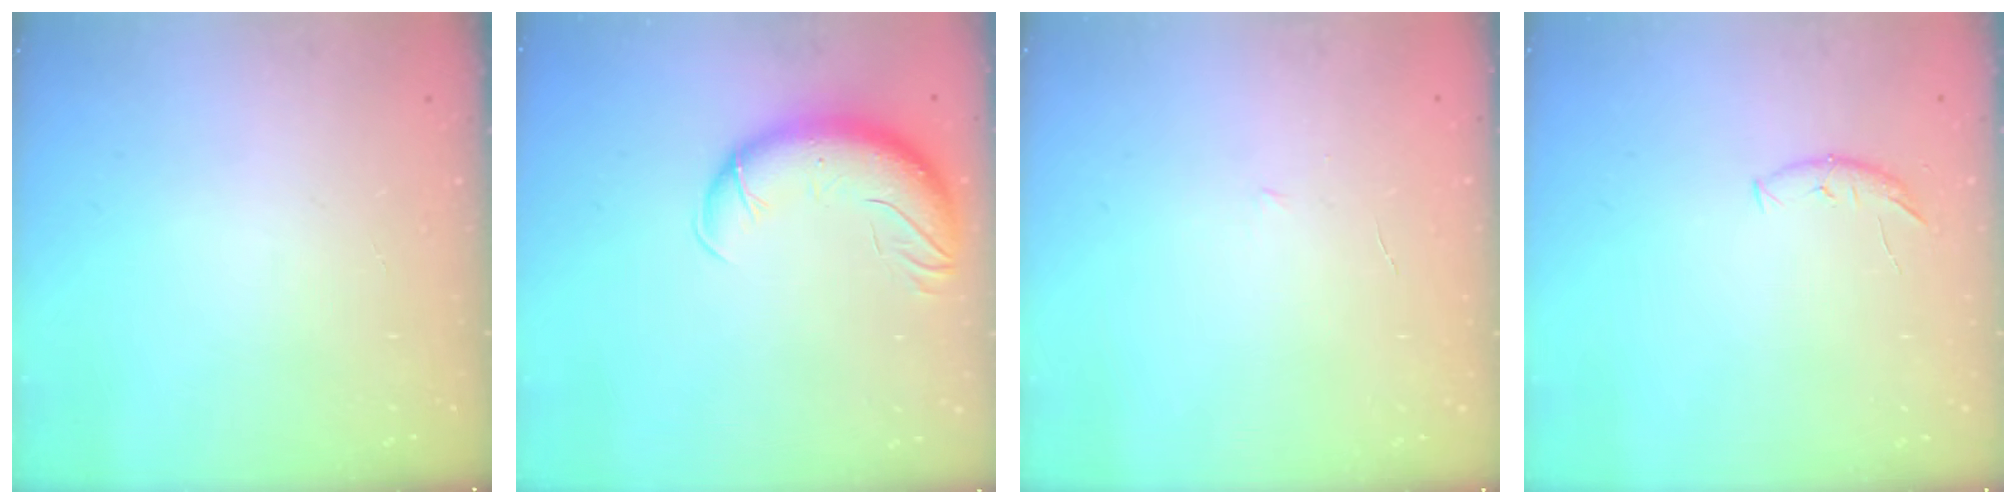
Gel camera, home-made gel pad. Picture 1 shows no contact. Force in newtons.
{"total": 13.7, "press": 13.2, "slide": 3.6}
{"total": 3.6, "press": 3.5, "slide": 1.0}
{"total": 5.6, "press": 5.6, "slide": 0.6}